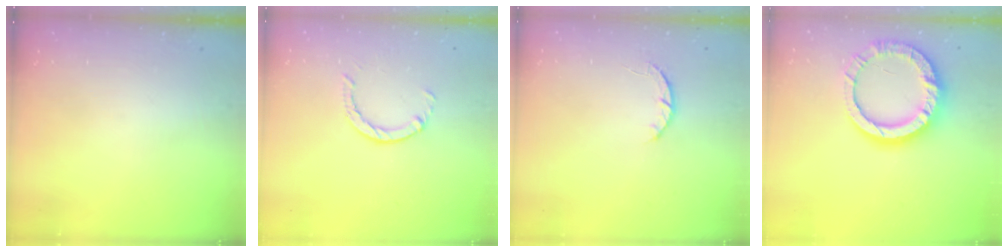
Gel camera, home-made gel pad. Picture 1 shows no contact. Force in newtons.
{"total": 2.4, "press": 2.4, "slide": 0.4}
{"total": 2.6, "press": 2.5, "slide": 0.4}
{"total": 17.0, "press": 17.0, "slide": 1.3}